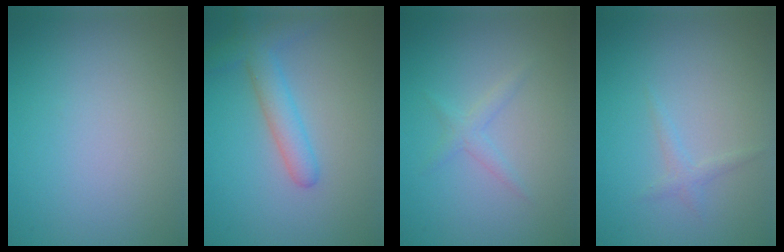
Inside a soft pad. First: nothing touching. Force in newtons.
{"total": 3.5, "press": 3.5, "slide": 0.2}
{"total": 1.3, "press": 1.3, "slide": 0.0}
{"total": 1.0, "press": 1.0, "slide": 0.1}